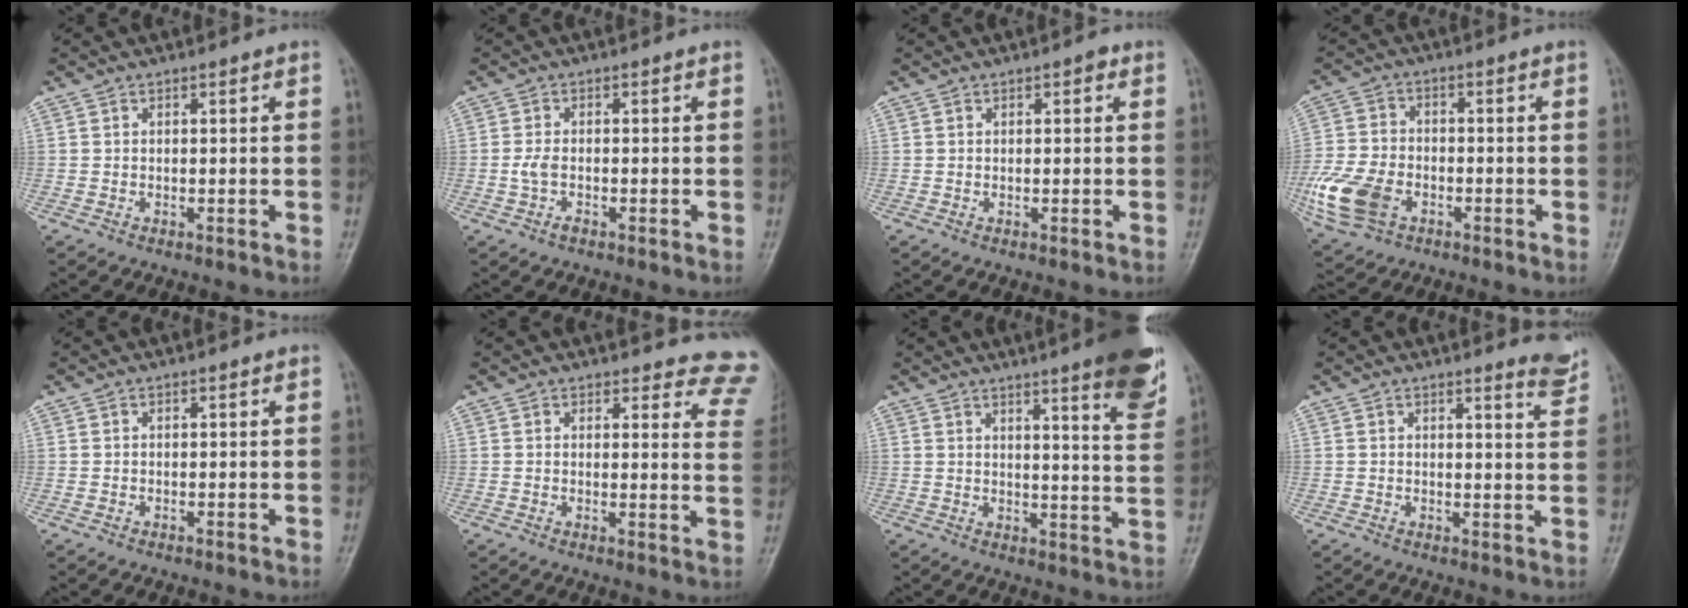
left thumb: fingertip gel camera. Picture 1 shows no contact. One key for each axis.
{"total": 2.2, "fx": -0.8, "fy": 1.2, "fz": 1.7, "tx": -0.042, "ty": 0.007, "tz": -0.018}
{"total": 0.9, "fx": 0.4, "fy": 0.5, "fz": 0.7, "tx": -0.003, "ty": 0.001, "tz": 0.001}
{"total": 12.3, "fx": -4.4, "fy": 8.5, "fz": 7.8, "tx": -0.166, "ty": 0.006, "tz": -0.084}
{"total": 0.0}
{"total": 11.1, "fx": 10.6, "fy": 3.1, "fz": 0.6, "tx": 0.054, "ty": -0.089, "tz": 0.077}
{"total": 12.9, "fx": 8.2, "fy": 1.6, "fz": 9.8, "tx": -0.109, "ty": -0.046, "tz": 0.099}
{"total": 3.5, "fx": 3.3, "fy": 0.1, "fz": 1.2, "tx": -0.014, "ty": -0.038, "tz": 0.028}